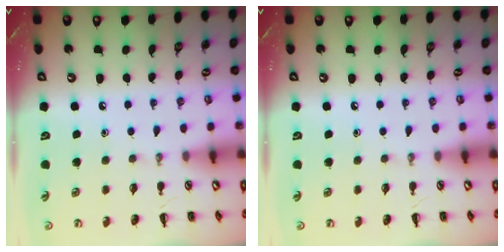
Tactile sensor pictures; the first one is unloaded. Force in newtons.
{"total": 0.0}